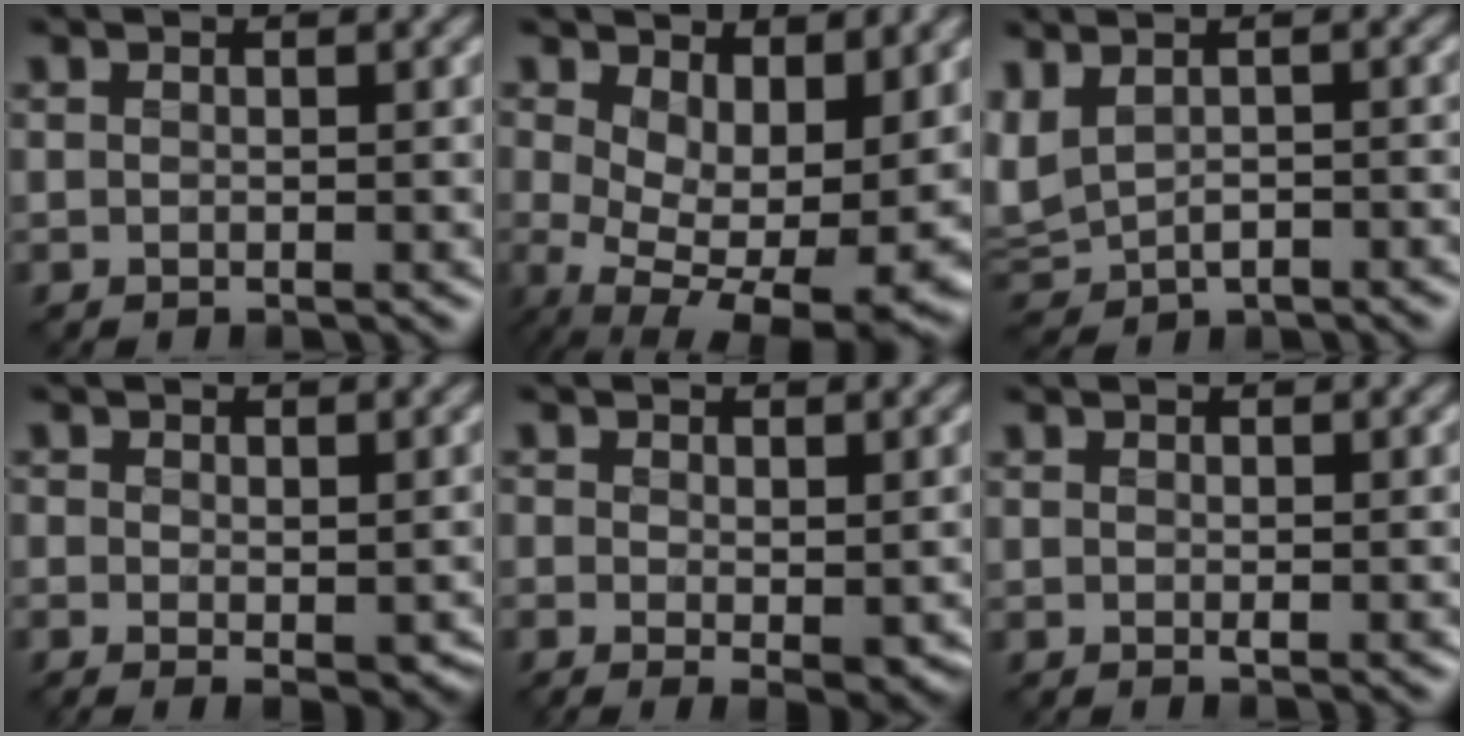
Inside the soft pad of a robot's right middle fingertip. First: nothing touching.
{"total": 10.3, "force": [0.4, 5.8, 8.6], "torque": [-0.124, -0.035, 0.035]}
{"total": 3.2, "force": [-1.4, 2.0, 2.0], "torque": [-0.038, 0.003, -0.019]}
{"total": 1.6, "force": [0.0, 0.8, 1.4], "torque": [-0.019, -0.003, 0.003]}
{"total": 2.0, "force": [0.0, 0.8, 1.8], "torque": [-0.024, -0.006, 0.002]}
{"total": 0.5, "force": [0.1, 0.0, 0.5], "torque": [-0.006, -0.002, 0.001]}